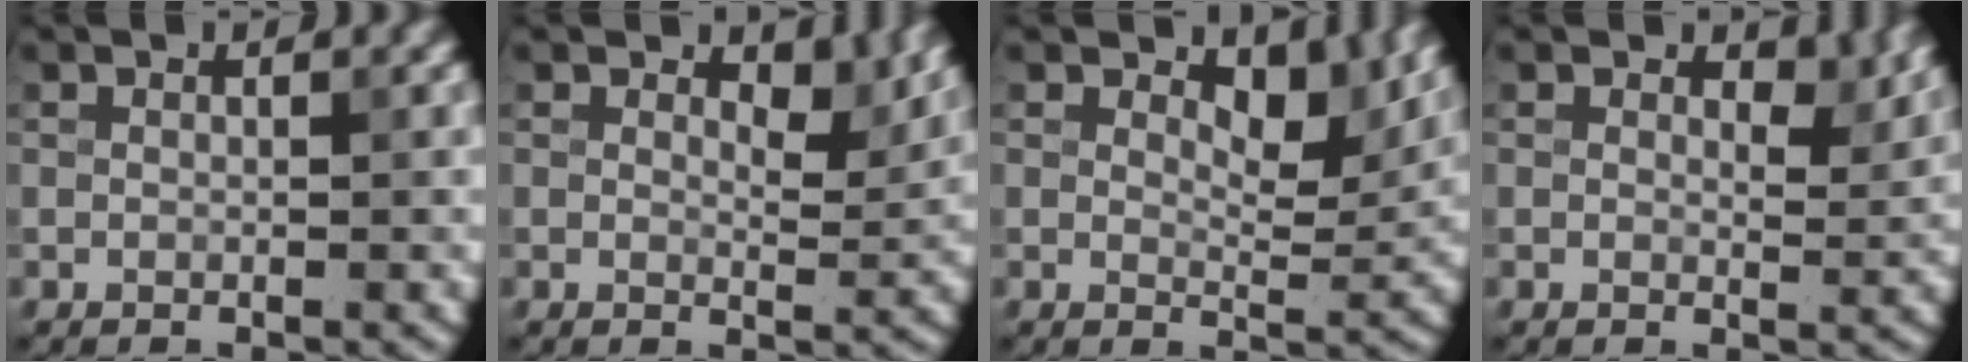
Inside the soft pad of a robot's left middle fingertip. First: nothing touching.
{"total": 2.4, "force": [1.7, 1.0, 1.4], "torque": [-0.020, -0.009, 0.021]}
{"total": 4.4, "force": [2.6, 2.0, 2.9], "torque": [-0.041, -0.008, 0.033]}
{"total": 1.8, "force": [1.2, 0.9, 1.0], "torque": [-0.014, -0.009, 0.013]}